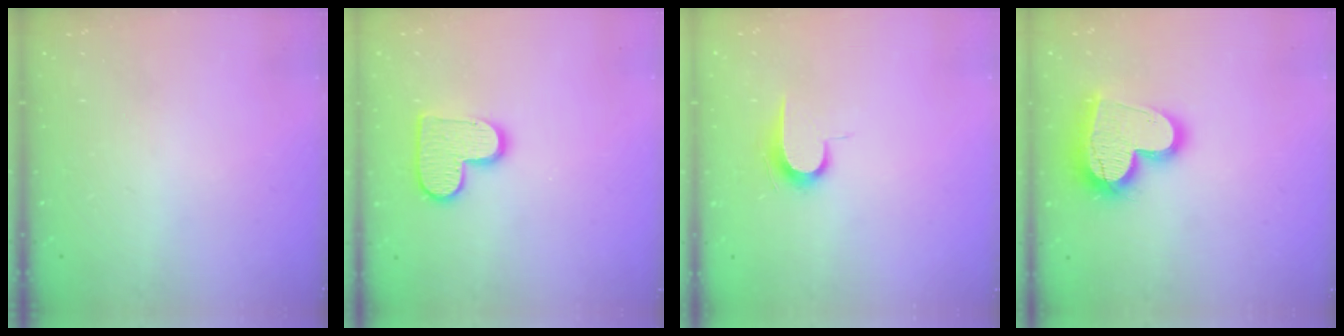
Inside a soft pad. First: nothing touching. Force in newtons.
{"total": 11.9, "press": 11.9, "slide": 0.6}
{"total": 7.2, "press": 7.1, "slide": 0.7}
{"total": 18.1, "press": 18.0, "slide": 1.5}